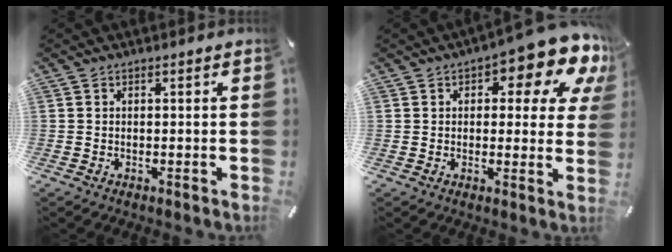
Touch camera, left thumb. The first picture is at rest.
{"total": 13.0, "force": [7.6, 5.4, 9.1], "torque": [-0.109, -0.052, 0.123]}